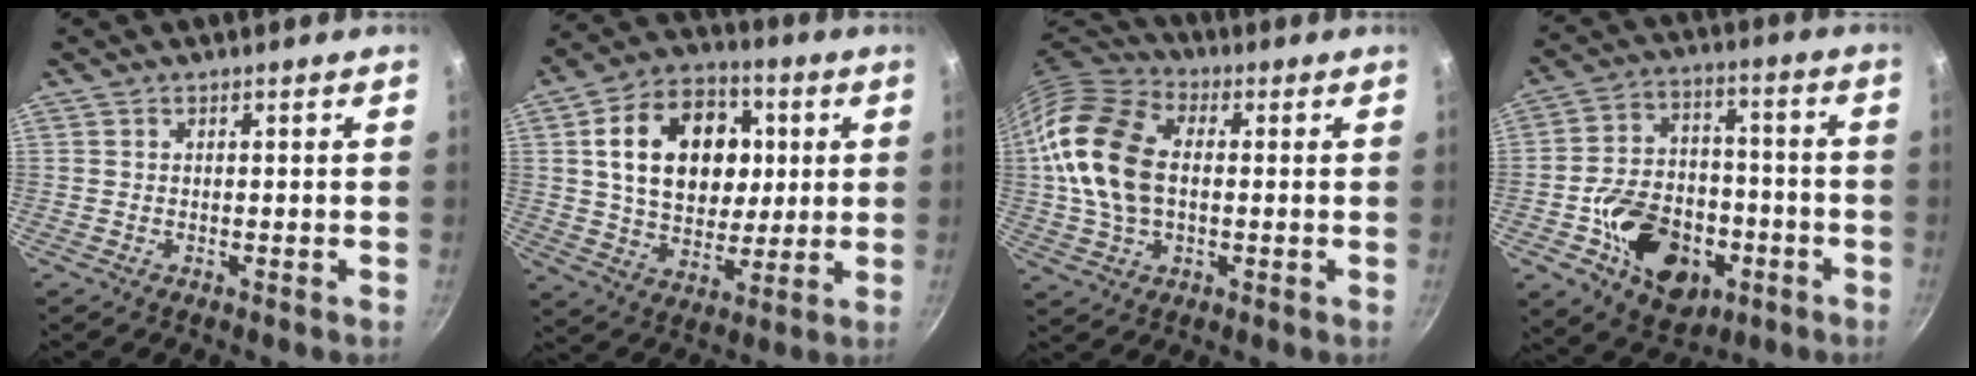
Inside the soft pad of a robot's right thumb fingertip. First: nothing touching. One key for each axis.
{"total": 19.8, "fx": 3.8, "fy": 14.4, "fz": 12.9, "tx": -0.174, "ty": 0.010, "tz": 0.061}
{"total": 17.5, "fx": 0.7, "fy": 11.7, "fz": 13.1, "tx": -0.243, "ty": 0.025, "tz": 0.001}
{"total": 18.9, "fx": -6.5, "fy": 13.4, "fz": 11.7, "tx": -0.156, "ty": 0.048, "tz": -0.091}